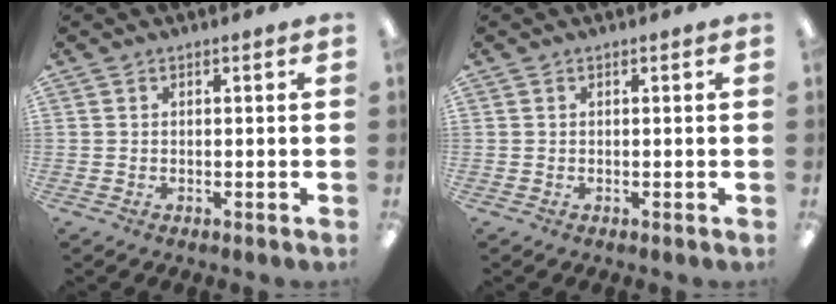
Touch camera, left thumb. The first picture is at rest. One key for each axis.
{"total": 0.0}